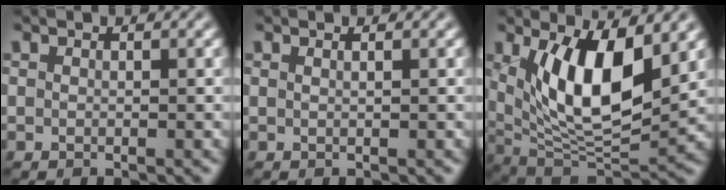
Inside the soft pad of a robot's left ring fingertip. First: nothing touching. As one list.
[{"total": 0.8, "force": [0.5, 0.3, 0.6], "torque": [-0.004, -0.001, 0.000]}, {"total": 9.8, "force": [2.4, 4.2, 8.6], "torque": [-0.152, -0.018, 0.048]}]